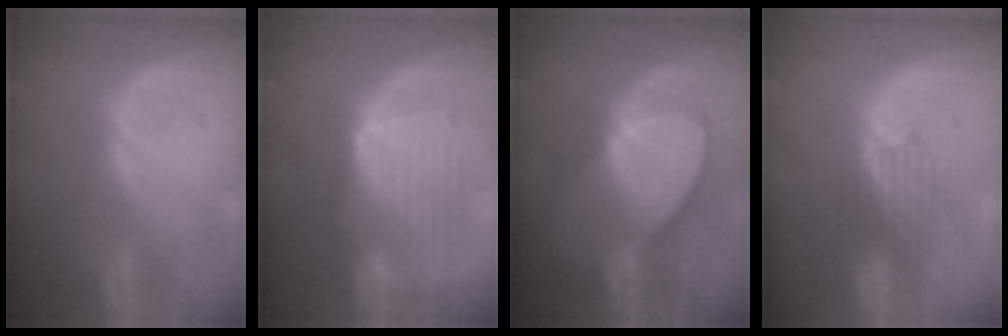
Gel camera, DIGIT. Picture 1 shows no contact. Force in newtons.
{"total": 9.3, "press": 8.7, "slide": 3.1}
{"total": 8.9, "press": 8.0, "slide": 3.9}
{"total": 3.3, "press": 3.2, "slide": 0.6}